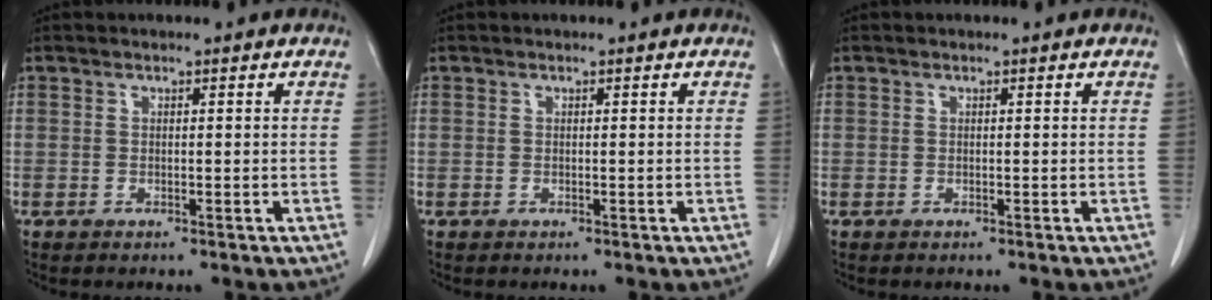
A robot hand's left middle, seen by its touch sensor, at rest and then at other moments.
{"total": 0.0}
{"total": 0.0}